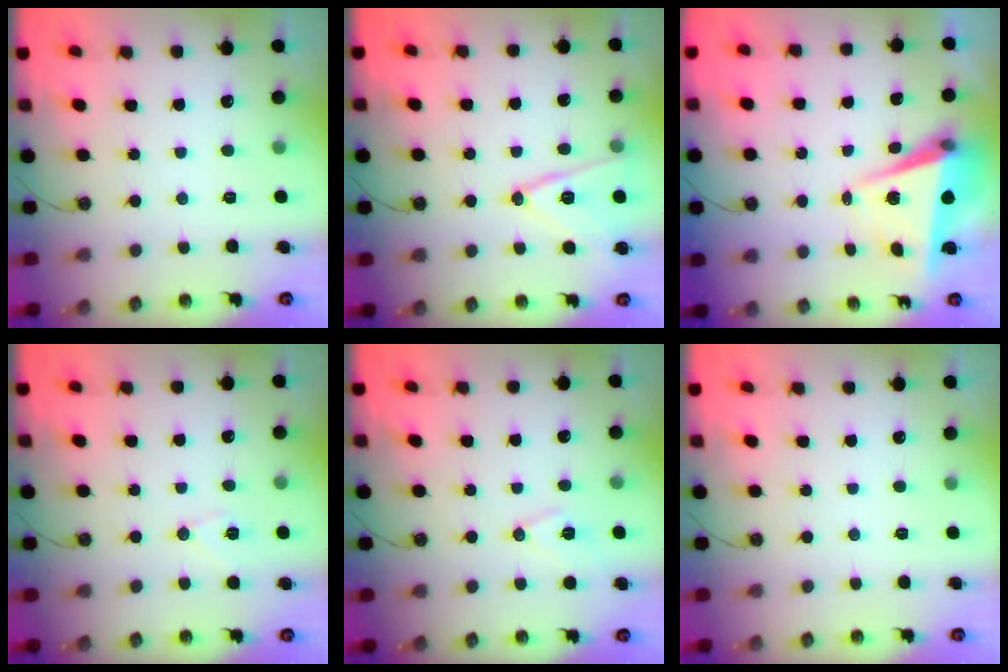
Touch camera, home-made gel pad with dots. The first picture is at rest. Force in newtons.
{"total": 12.6, "press": 12.1, "slide": 3.3}
{"total": 6.7, "press": 5.4, "slide": 3.9}
{"total": 6.8, "press": 6.7, "slide": 1.1}
{"total": 8.6, "press": 7.8, "slide": 3.6}
{"total": 0.0}